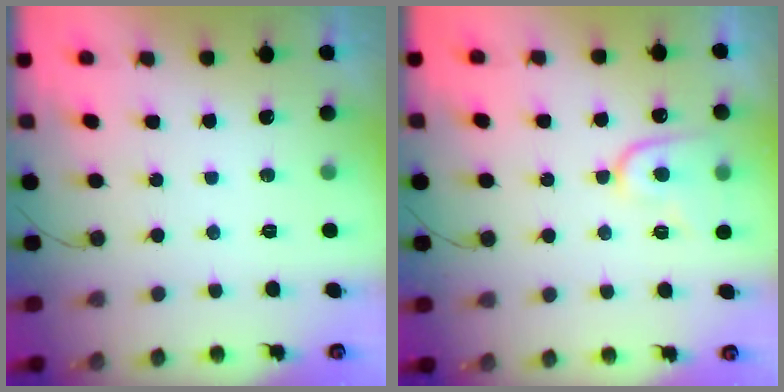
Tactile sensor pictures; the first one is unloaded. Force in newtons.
{"total": 12.0, "press": 11.9, "slide": 0.9}